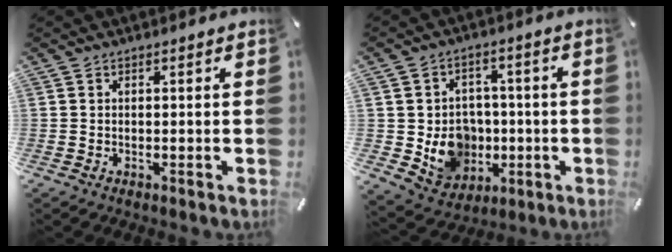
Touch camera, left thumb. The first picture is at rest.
{"total": 11.2, "force": [-1.4, 10.4, 3.8], "torque": [-0.065, 0.005, -0.012]}